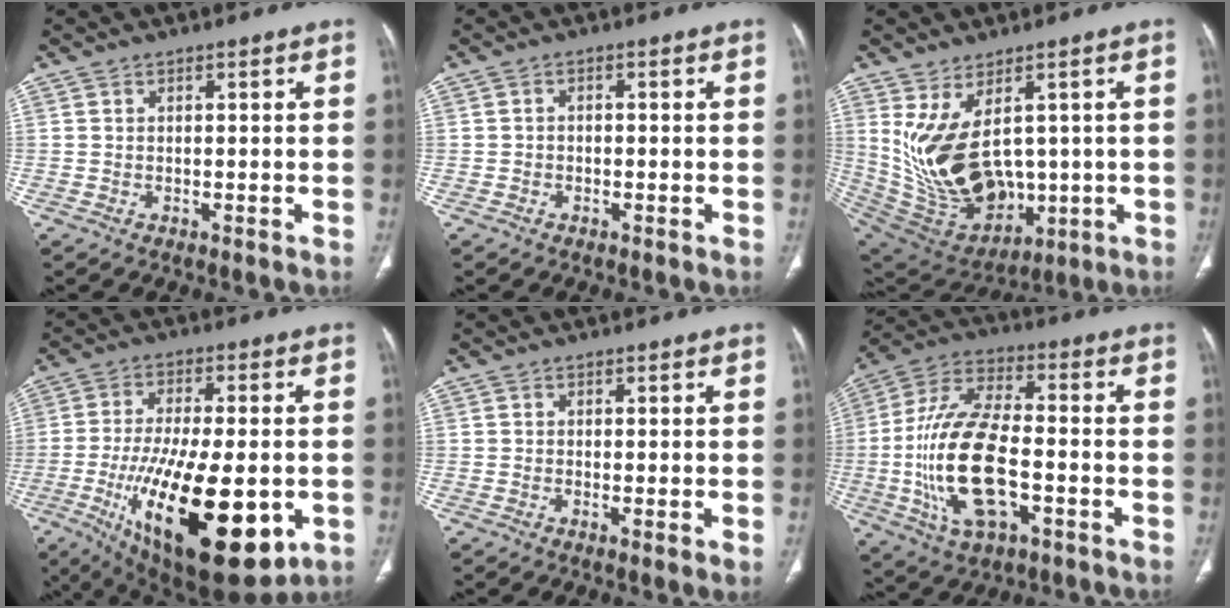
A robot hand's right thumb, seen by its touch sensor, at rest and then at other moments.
{"total": 1.0, "force": [-0.3, 0.8, 0.4], "torque": [-0.002, 0.003, -0.008]}
{"total": 17.6, "force": [2.2, 10.8, 13.8], "torque": [-0.243, -0.020, 0.084]}
{"total": 27.1, "force": [-7.3, 10.8, 23.8], "torque": [-0.403, -0.025, -0.094]}
{"total": 2.1, "force": [-0.3, 0.4, 2.0], "torque": [-0.045, -0.008, -0.008]}
{"total": 19.7, "force": [-4.0, 9.3, 16.9], "torque": [-0.338, 0.024, -0.070]}